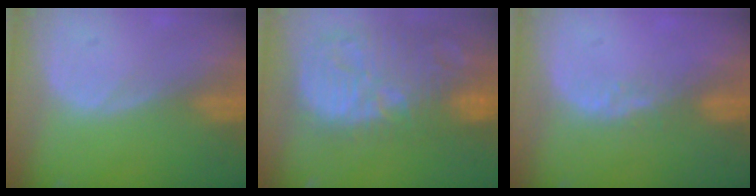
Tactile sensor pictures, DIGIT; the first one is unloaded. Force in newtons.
{"total": 14.8, "press": 12.8, "slide": 7.3}
{"total": 2.8, "press": 2.1, "slide": 1.8}